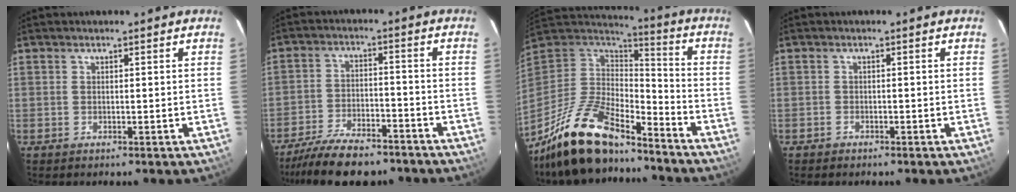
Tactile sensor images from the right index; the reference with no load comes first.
{"total": 15.3, "force": [-12.8, 4.8, 6.8], "torque": [-0.151, -0.010, -0.203]}
{"total": 21.2, "force": [-16.4, 7.1, 11.4], "torque": [-0.241, -0.021, -0.293]}
{"total": 1.2, "force": [-1.0, 0.7, -0.1], "torque": [-0.004, 0.004, -0.016]}